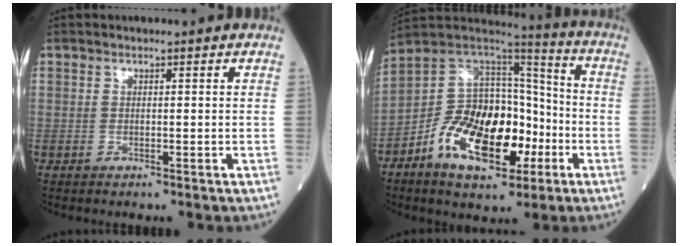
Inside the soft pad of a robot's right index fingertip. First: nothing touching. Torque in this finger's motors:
{"motor_torque": [0.80, -0.32, 0.53, 0.11]}